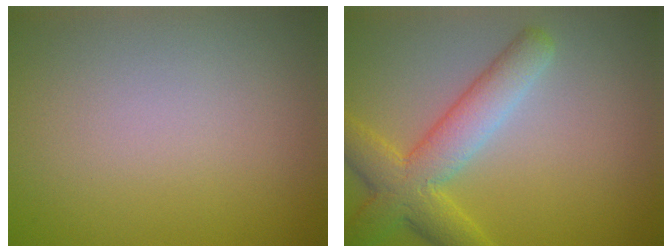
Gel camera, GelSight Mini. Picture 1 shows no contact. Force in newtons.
{"total": 5.8, "press": 5.8, "slide": 0.3}